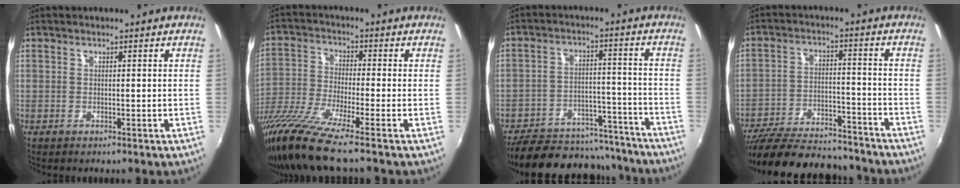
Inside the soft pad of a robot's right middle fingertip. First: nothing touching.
{"total": 13.6, "force": [-10.6, -0.8, 8.4], "torque": [-0.179, -0.045, -0.204]}
{"total": 22.2, "force": [-19.1, 8.4, 7.6], "torque": [-0.161, 0.029, -0.243]}
{"total": 21.8, "force": [-19.0, 5.7, 9.1], "torque": [-0.185, -0.022, -0.278]}